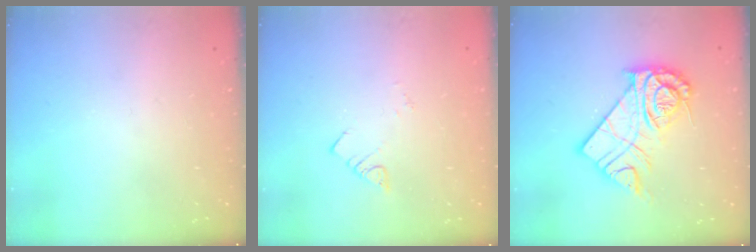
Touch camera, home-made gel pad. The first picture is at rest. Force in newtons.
{"total": 1.9, "press": 1.9, "slide": 0.1}
{"total": 15.9, "press": 15.9, "slide": 1.3}